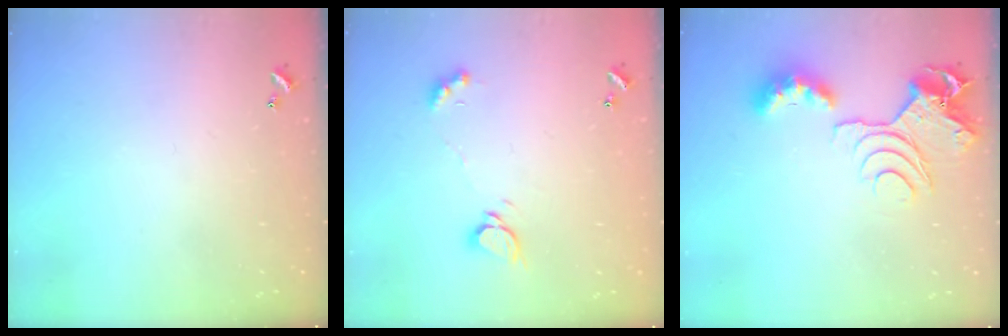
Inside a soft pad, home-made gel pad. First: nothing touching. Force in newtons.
{"total": 2.9, "press": 2.9, "slide": 0.3}
{"total": 10.0, "press": 9.9, "slide": 1.2}